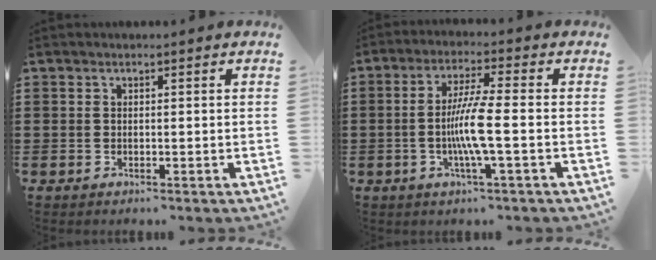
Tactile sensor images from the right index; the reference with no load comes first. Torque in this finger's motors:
{"motor_torque": [2.14, 0.00, 0.50, 0.15]}